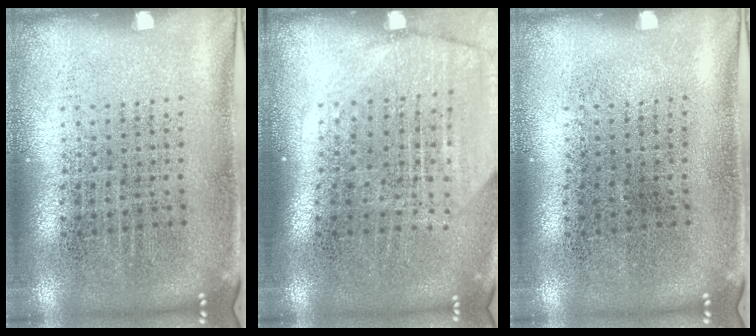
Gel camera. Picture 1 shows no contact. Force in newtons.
{"total": 1.9, "press": 1.6, "slide": 1.0}
{"total": 0.0}